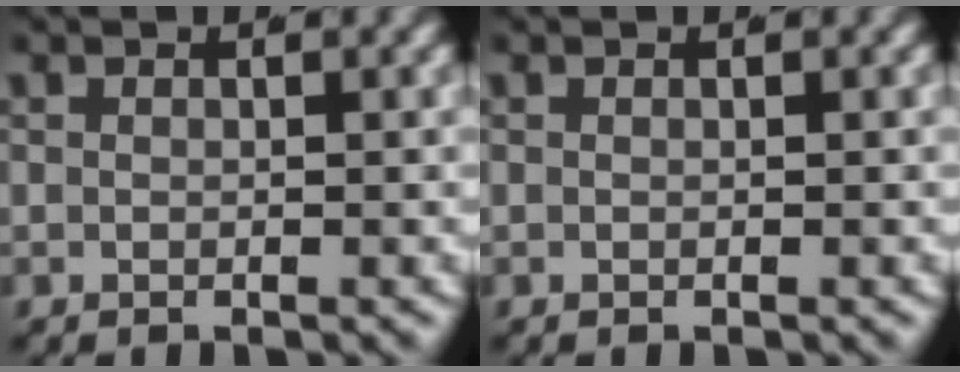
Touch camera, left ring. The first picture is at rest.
{"total": 0.0}